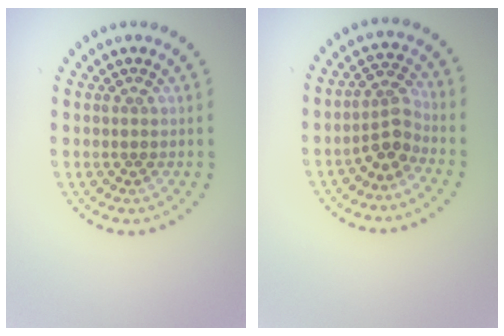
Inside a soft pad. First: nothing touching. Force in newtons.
{"total": 2.7, "press": 2.0, "slide": 1.8}